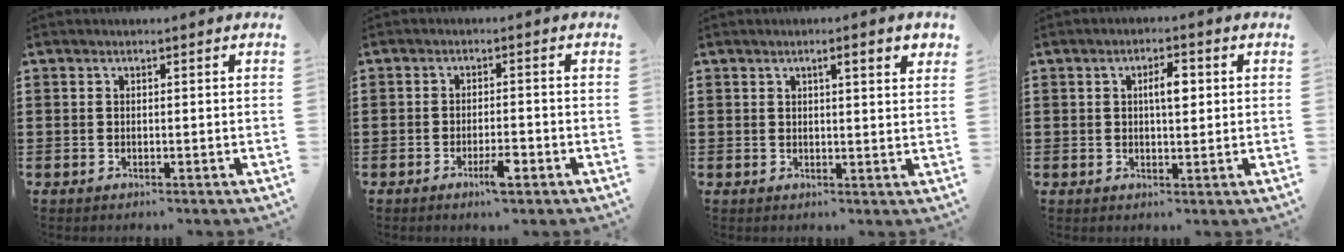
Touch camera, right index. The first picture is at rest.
{"total": 3.8, "force": [-2.0, 0.8, 3.1], "torque": [-0.064, -0.005, -0.039]}
{"total": 2.9, "force": [1.3, 0.3, 2.6], "torque": [-0.044, -0.001, 0.018]}
{"total": 3.9, "force": [0.7, 1.4, 3.6], "torque": [-0.063, 0.005, 0.006]}